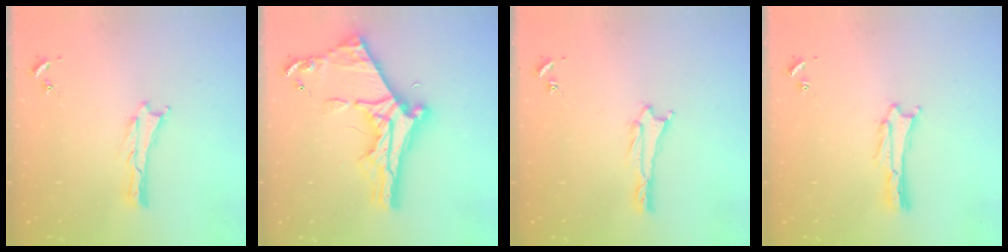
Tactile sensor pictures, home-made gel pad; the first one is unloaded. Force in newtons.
{"total": 11.3, "press": 11.3, "slide": 0.9}
{"total": 1.0, "press": 1.0, "slide": 0.2}
{"total": 0.0}